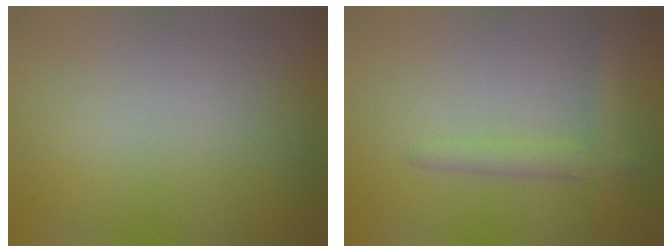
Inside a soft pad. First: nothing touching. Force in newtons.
{"total": 2.1, "press": 2.1, "slide": 0.1}